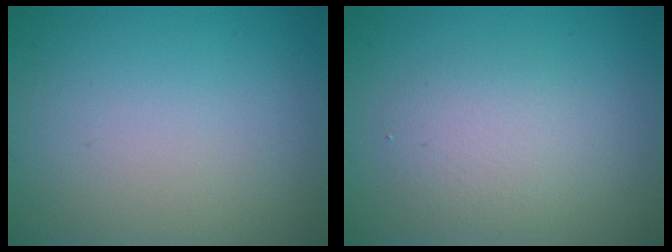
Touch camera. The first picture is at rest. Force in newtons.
{"total": 2.6, "press": 2.6, "slide": 0.1}